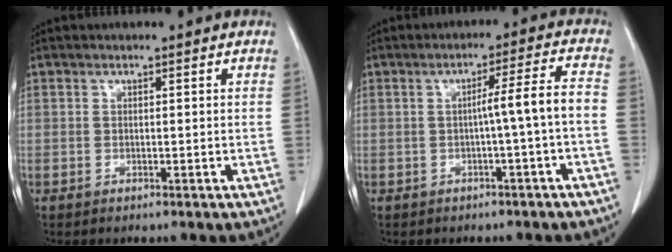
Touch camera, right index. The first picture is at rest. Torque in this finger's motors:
{"motor_torque": [0.73, -0.53, 0.27, 0.05]}